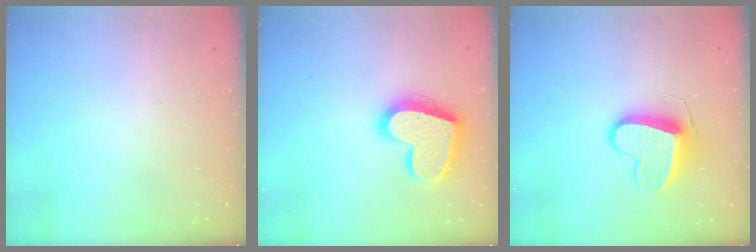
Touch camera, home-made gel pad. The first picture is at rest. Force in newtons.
{"total": 20.3, "press": 20.3, "slide": 1.5}
{"total": 9.9, "press": 9.9, "slide": 0.0}